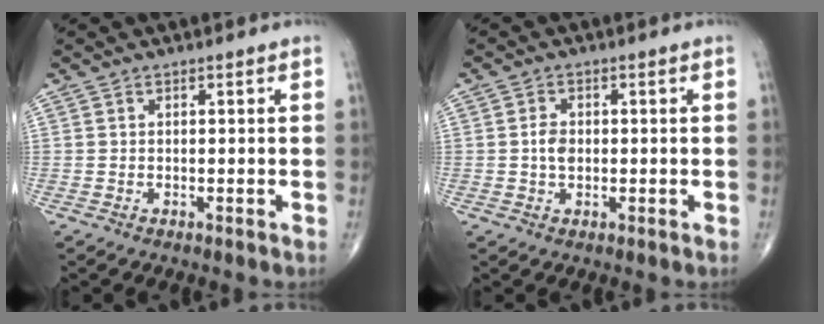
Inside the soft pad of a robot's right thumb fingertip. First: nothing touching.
{"total": 2.9, "force": [0.0, 2.0, 2.1], "torque": [-0.035, 0.003, -0.001]}